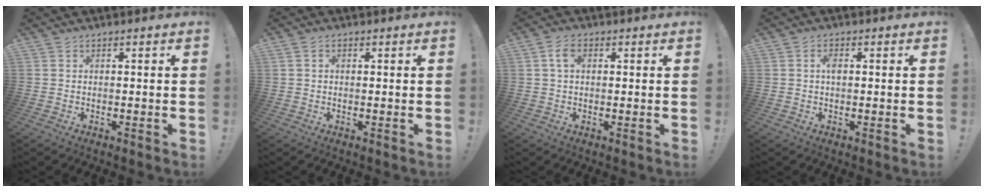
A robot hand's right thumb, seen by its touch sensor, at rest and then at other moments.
{"total": 1.1, "force": [0.1, 0.8, 0.7], "torque": [-0.013, 0.003, 0.001]}
{"total": 4.3, "force": [1.4, 2.5, 3.2], "torque": [-0.057, 0.005, 0.023]}
{"total": 2.1, "force": [0.2, 1.1, 1.7], "torque": [-0.034, 0.005, 0.002]}